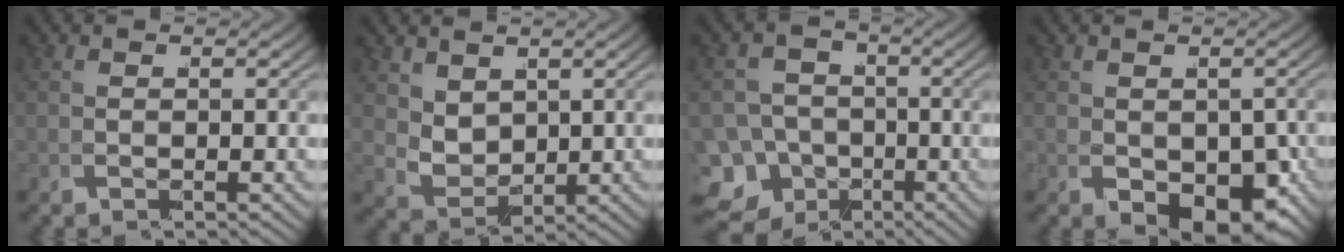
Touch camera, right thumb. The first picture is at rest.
{"total": 2.5, "force": [1.5, 1.7, 1.0], "torque": [-0.049, -0.011, 0.026]}
{"total": 9.6, "force": [-3.7, 8.2, 3.2], "torque": [-0.054, -0.052, -0.055]}
{"total": 5.6, "force": [-2.1, 3.2, 4.1], "torque": [-0.076, -0.028, -0.015]}